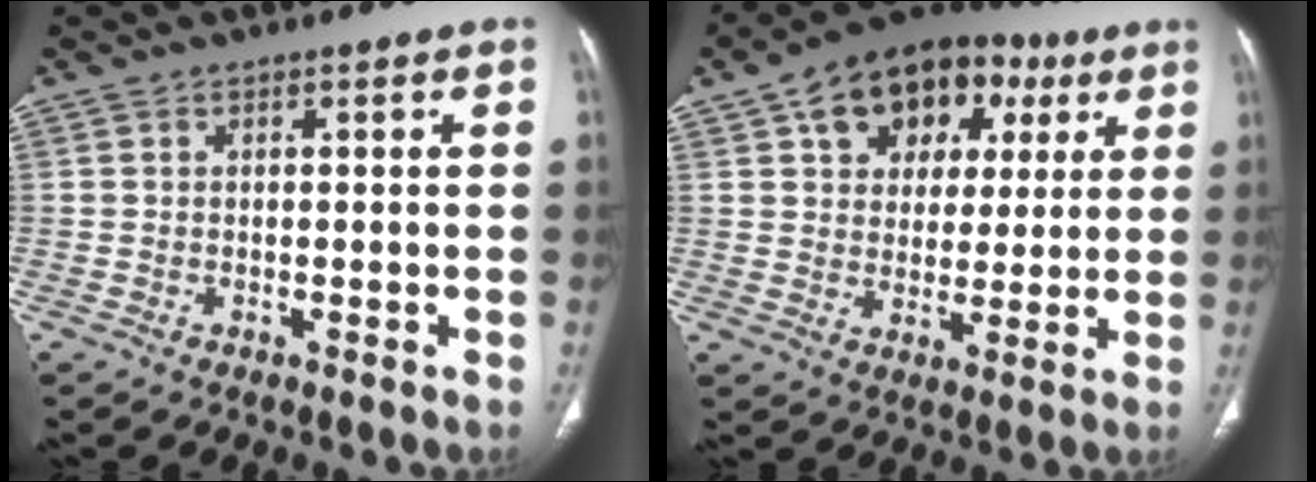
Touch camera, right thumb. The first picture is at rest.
{"total": 17.4, "force": [7.5, 12.3, 9.9], "torque": [-0.100, 0.011, 0.113]}